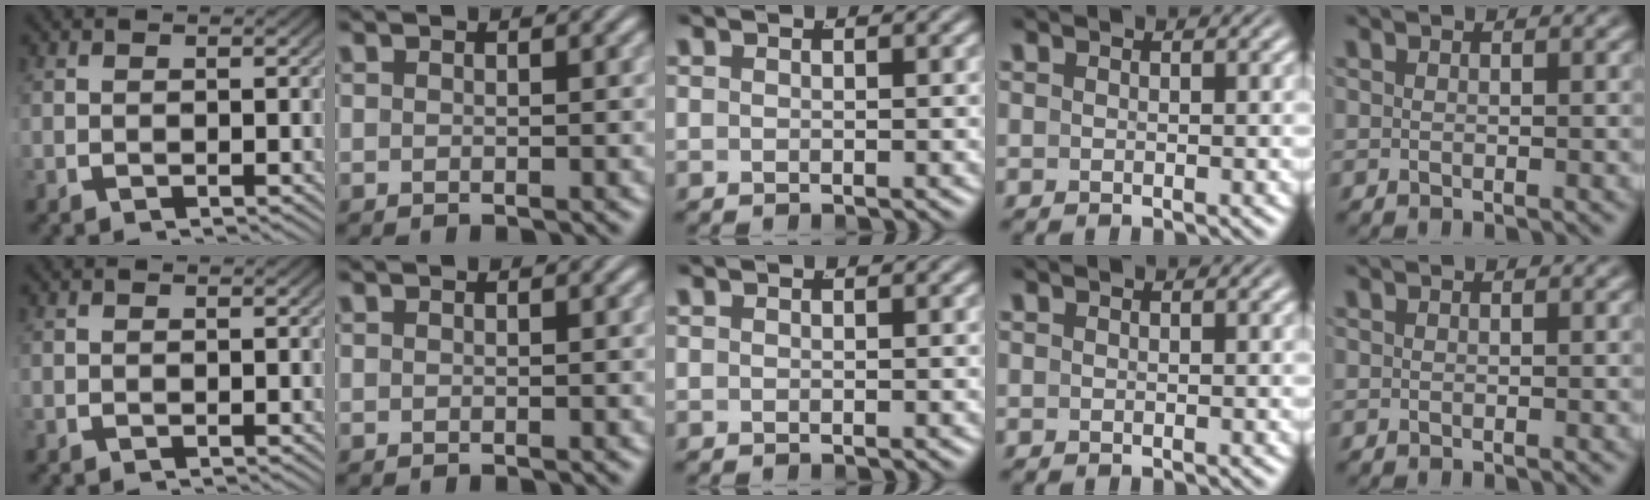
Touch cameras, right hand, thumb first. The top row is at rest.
{}